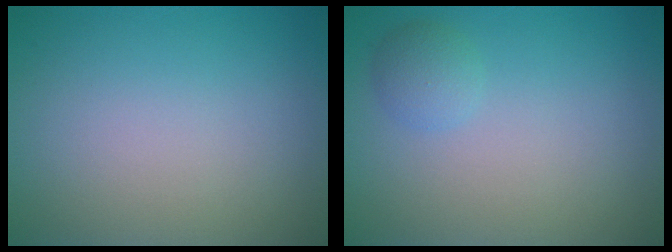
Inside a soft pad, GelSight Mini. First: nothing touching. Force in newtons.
{"total": 1.5, "press": 1.5, "slide": 0.1}